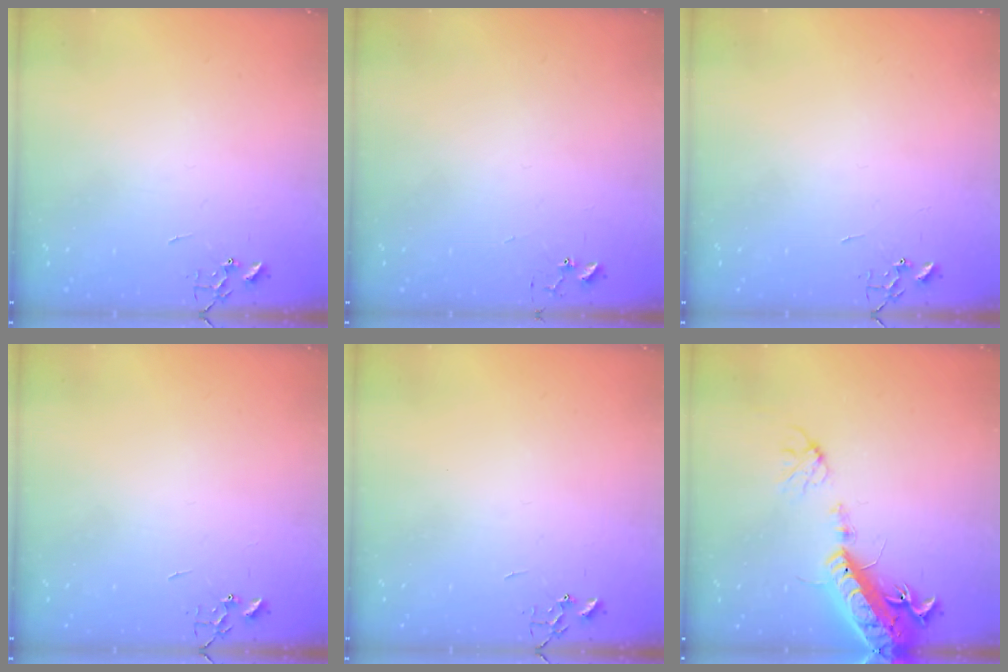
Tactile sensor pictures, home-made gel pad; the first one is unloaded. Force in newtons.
{"total": 3.5, "press": 3.4, "slide": 0.4}
{"total": 0.0}
{"total": 0.0}
{"total": 0.0}
{"total": 17.9, "press": 17.4, "slide": 3.9}